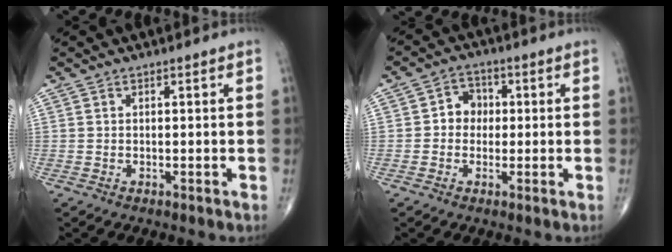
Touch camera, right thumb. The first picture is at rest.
{"total": 5.0, "force": [0.2, 4.4, 2.3], "torque": [-0.007, 0.012, -0.007]}